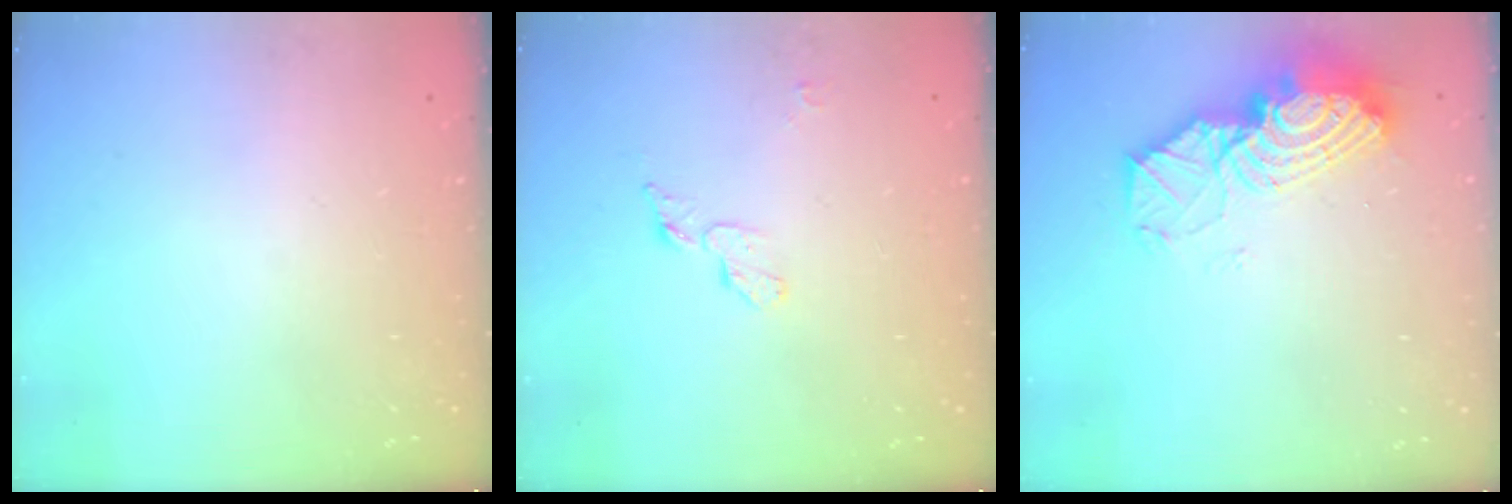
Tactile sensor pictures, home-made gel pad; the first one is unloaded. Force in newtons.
{"total": 5.5, "press": 5.5, "slide": 0.6}
{"total": 15.1, "press": 15.0, "slide": 1.5}